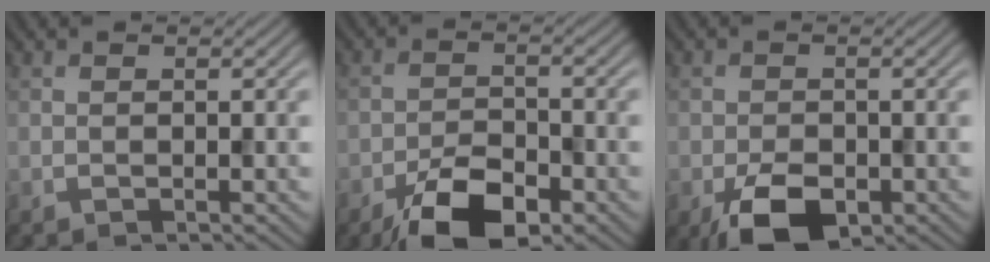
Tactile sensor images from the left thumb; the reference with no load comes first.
{"total": 7.9, "force": [-4.9, 3.2, 5.3], "torque": [-0.090, -0.001, -0.092]}
{"total": 6.1, "force": [-3.0, 3.4, 4.0], "torque": [-0.072, -0.012, -0.056]}